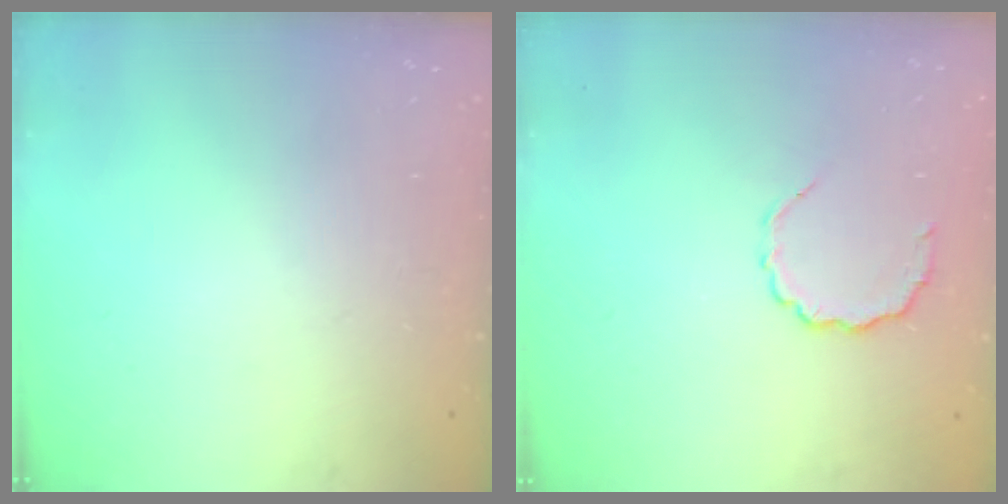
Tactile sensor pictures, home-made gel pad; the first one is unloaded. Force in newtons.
{"total": 5.1, "press": 4.9, "slide": 1.4}